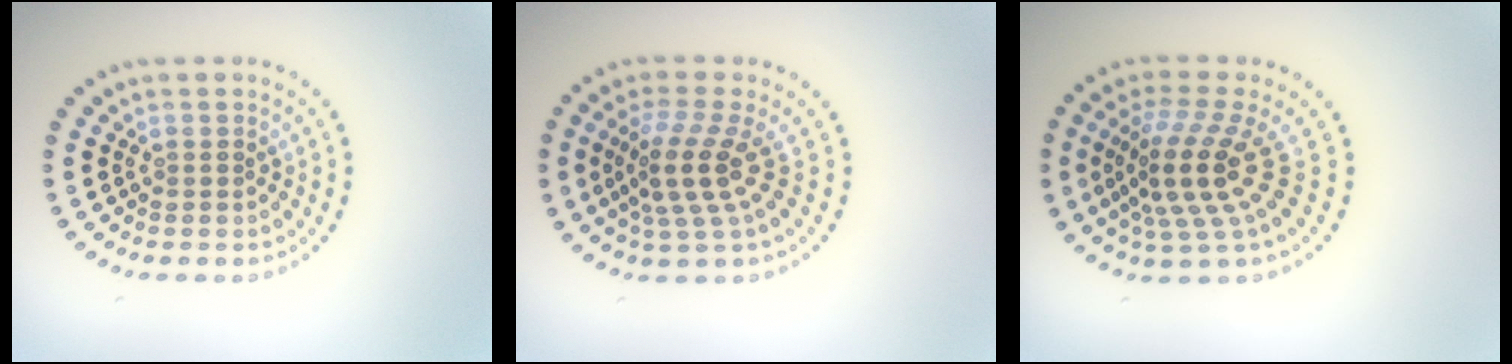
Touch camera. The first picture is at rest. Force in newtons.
{"total": 3.8, "press": 2.7, "slide": 2.7}
{"total": 5.2, "press": 3.7, "slide": 3.7}